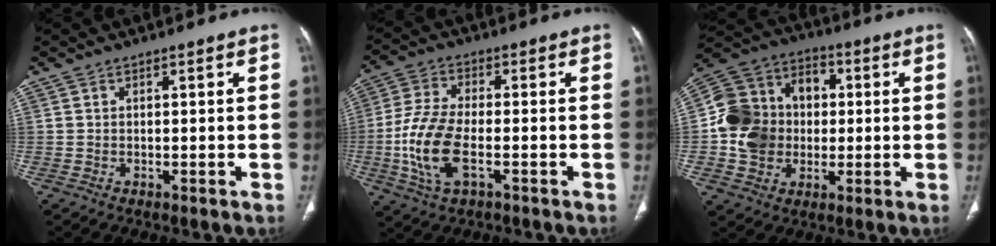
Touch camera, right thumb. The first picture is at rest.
{"total": 11.9, "force": [-3.1, 5.4, 10.1], "torque": [-0.227, 0.008, -0.060]}
{"total": 16.9, "force": [-0.5, 14.2, 9.2], "torque": [-0.148, 0.031, -0.010]}